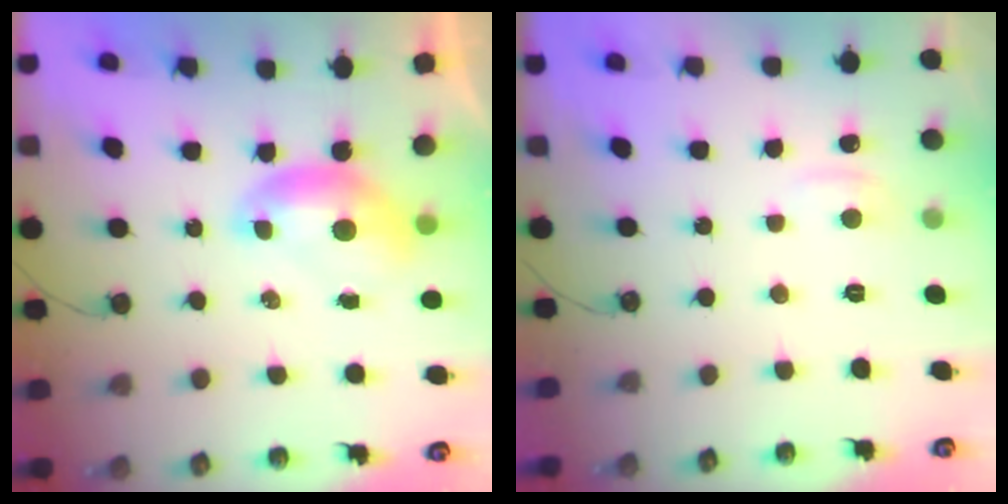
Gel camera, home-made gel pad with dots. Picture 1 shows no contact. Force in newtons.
{"total": 0.8, "press": 0.2, "slide": 0.8}